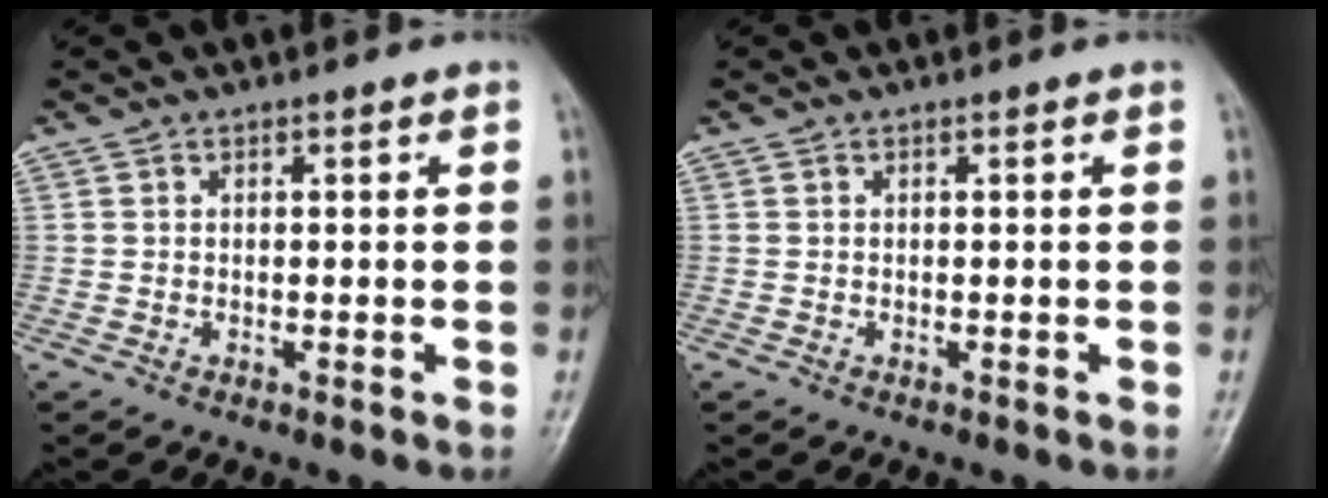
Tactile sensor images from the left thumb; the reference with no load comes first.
{"total": 0.0}